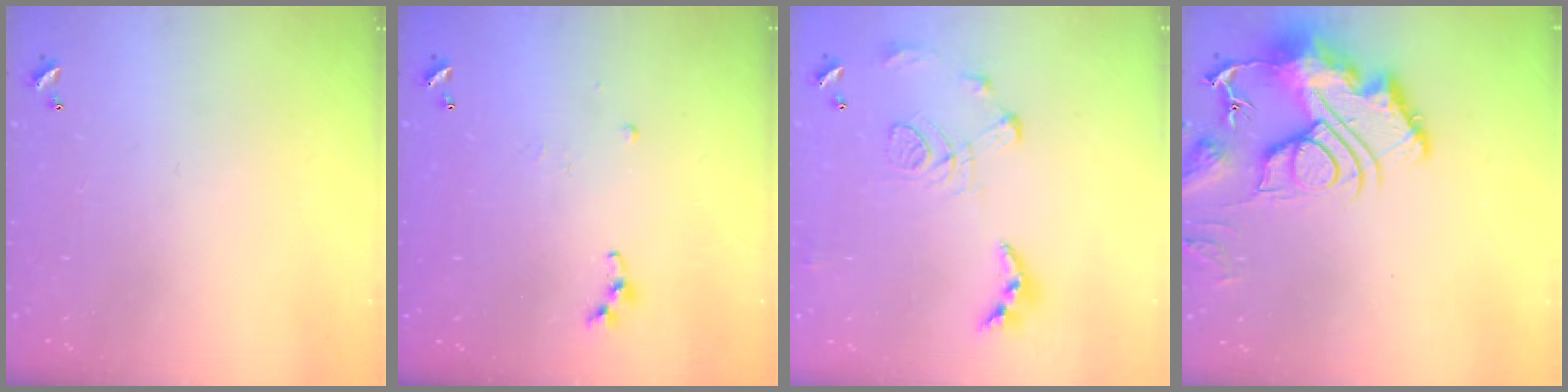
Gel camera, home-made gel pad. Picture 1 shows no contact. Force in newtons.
{"total": 7.2, "press": 7.1, "slide": 0.7}
{"total": 11.4, "press": 11.3, "slide": 1.0}
{"total": 17.8, "press": 17.8, "slide": 1.8}